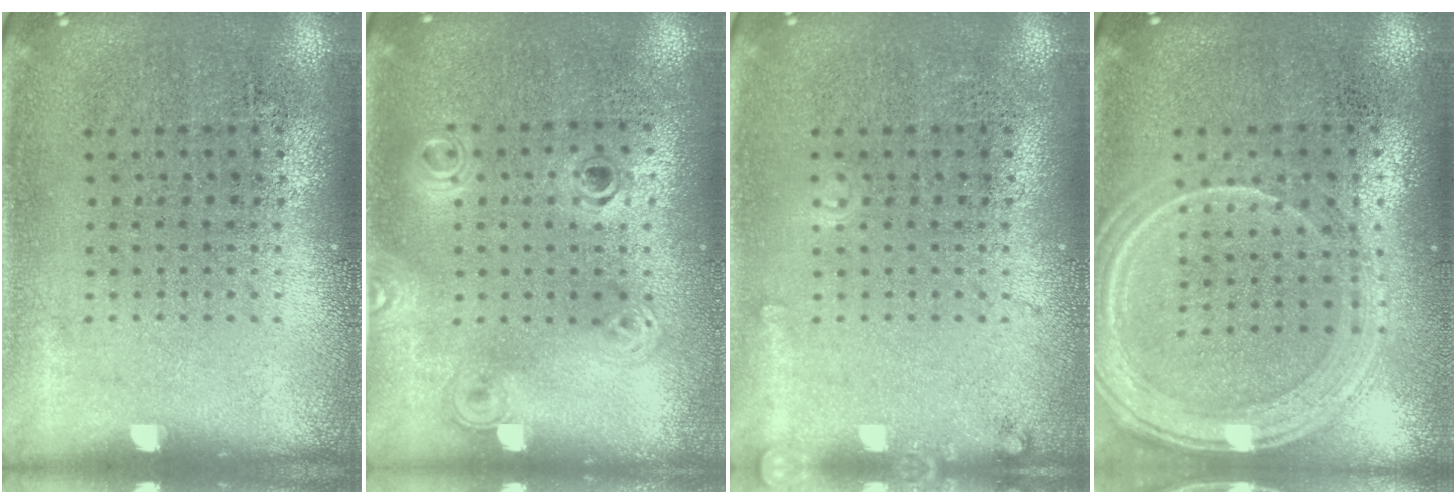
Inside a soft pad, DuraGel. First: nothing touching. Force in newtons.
{"total": 1.1, "press": 1.0, "slide": 0.4}
{"total": 1.0, "press": 1.0, "slide": 0.1}
{"total": 1.3, "press": 1.3, "slide": 0.1}